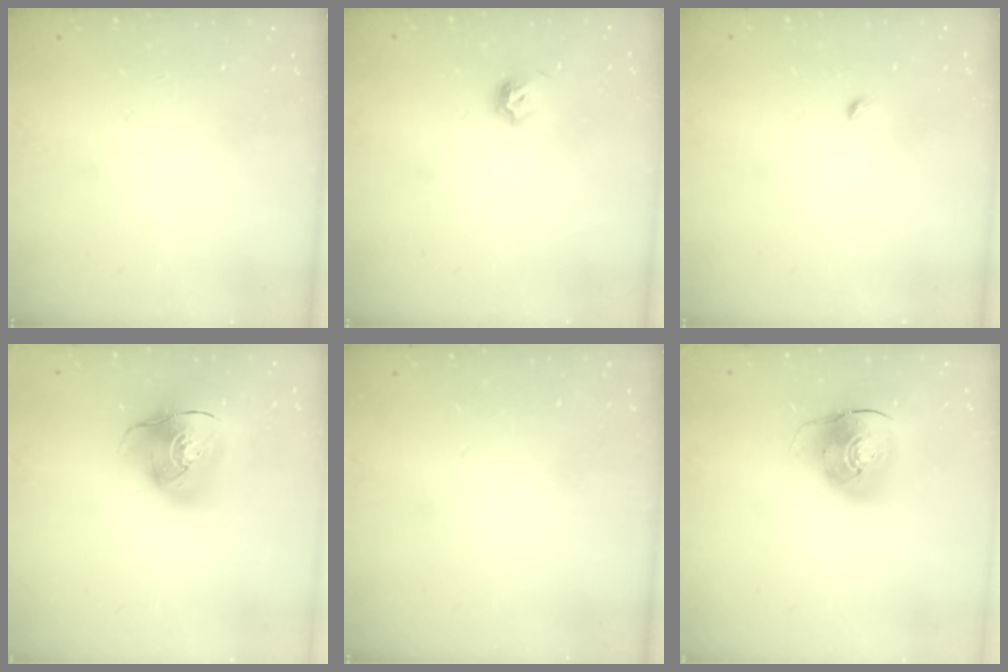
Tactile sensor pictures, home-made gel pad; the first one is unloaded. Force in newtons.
{"total": 4.3, "press": 4.2, "slide": 1.2}
{"total": 2.7, "press": 2.6, "slide": 0.6}
{"total": 15.6, "press": 15.5, "slide": 2.4}
{"total": 0.0}
{"total": 10.8, "press": 10.6, "slide": 1.9}